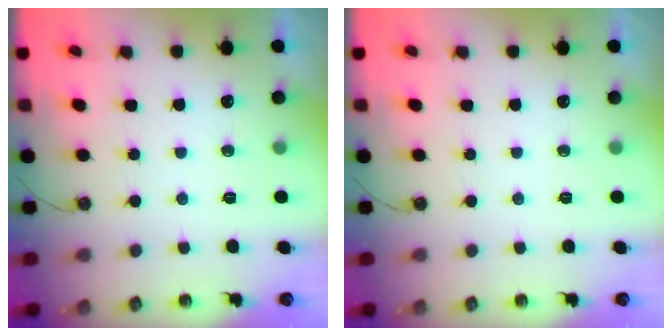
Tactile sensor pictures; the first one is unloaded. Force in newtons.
{"total": 0.0}